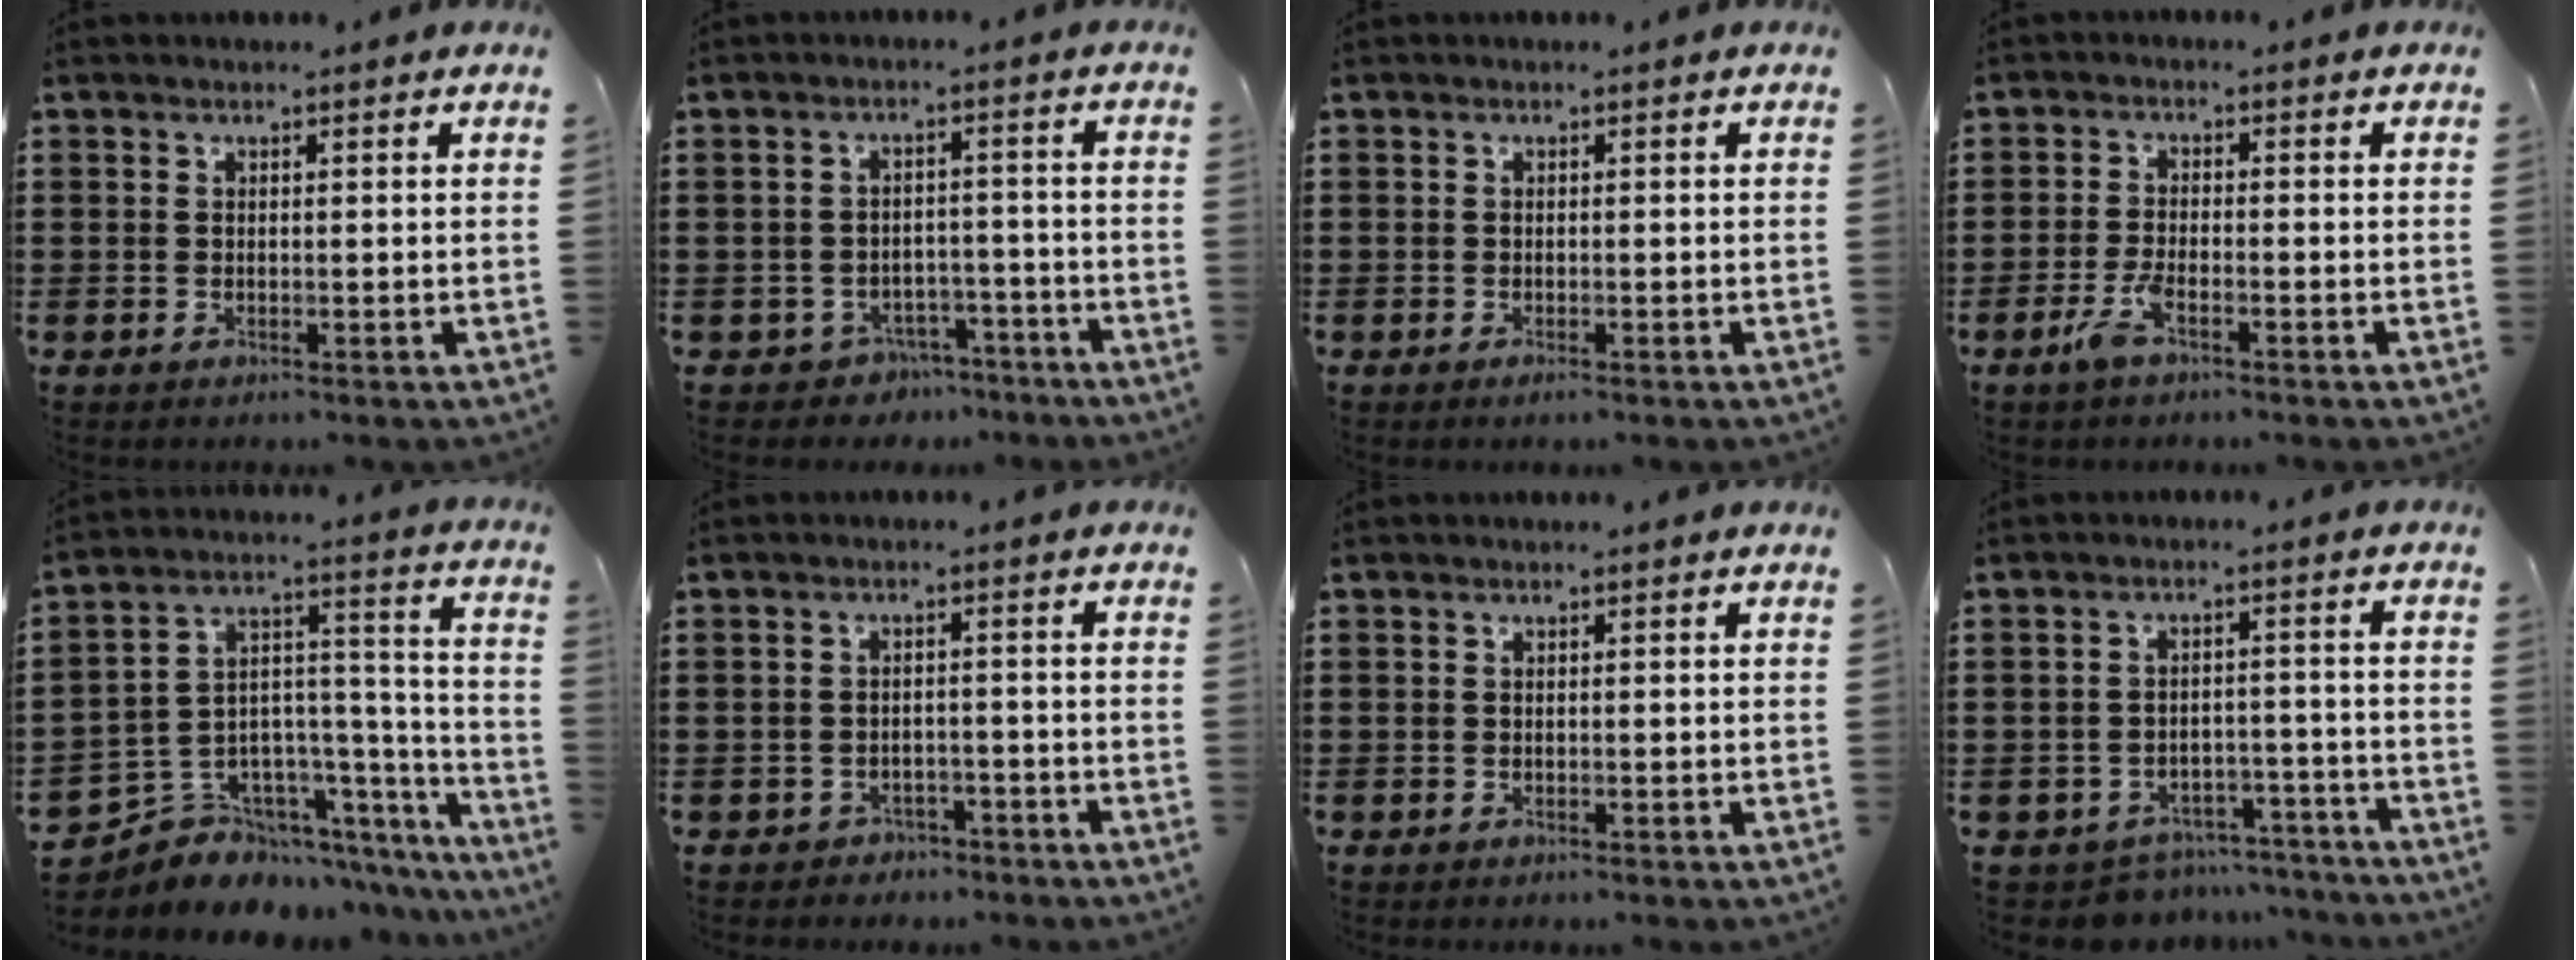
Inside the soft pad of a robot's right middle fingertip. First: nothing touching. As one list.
[{"total": 3.3, "force": [-3.1, 1.2, 0.0], "torque": [-0.011, 0.006, -0.067]}, {"total": 0.6, "force": [-0.3, 0.1, 0.5], "torque": [-0.010, -0.005, -0.005]}, {"total": 3.6, "force": [-2.1, 0.7, 2.9], "torque": [-0.075, -0.008, -0.046]}, {"total": 5.6, "force": [-4.3, 3.4, -0.4], "torque": [-0.003, -0.014, -0.078]}, {"total": 2.1, "force": [-1.9, 0.7, -0.2], "torque": [-0.006, 0.004, -0.045]}, {"total": 0.0}, {"total": 4.6, "force": [-4.5, 1.1, 0.0], "torque": [-0.004, 0.013, -0.094]}]